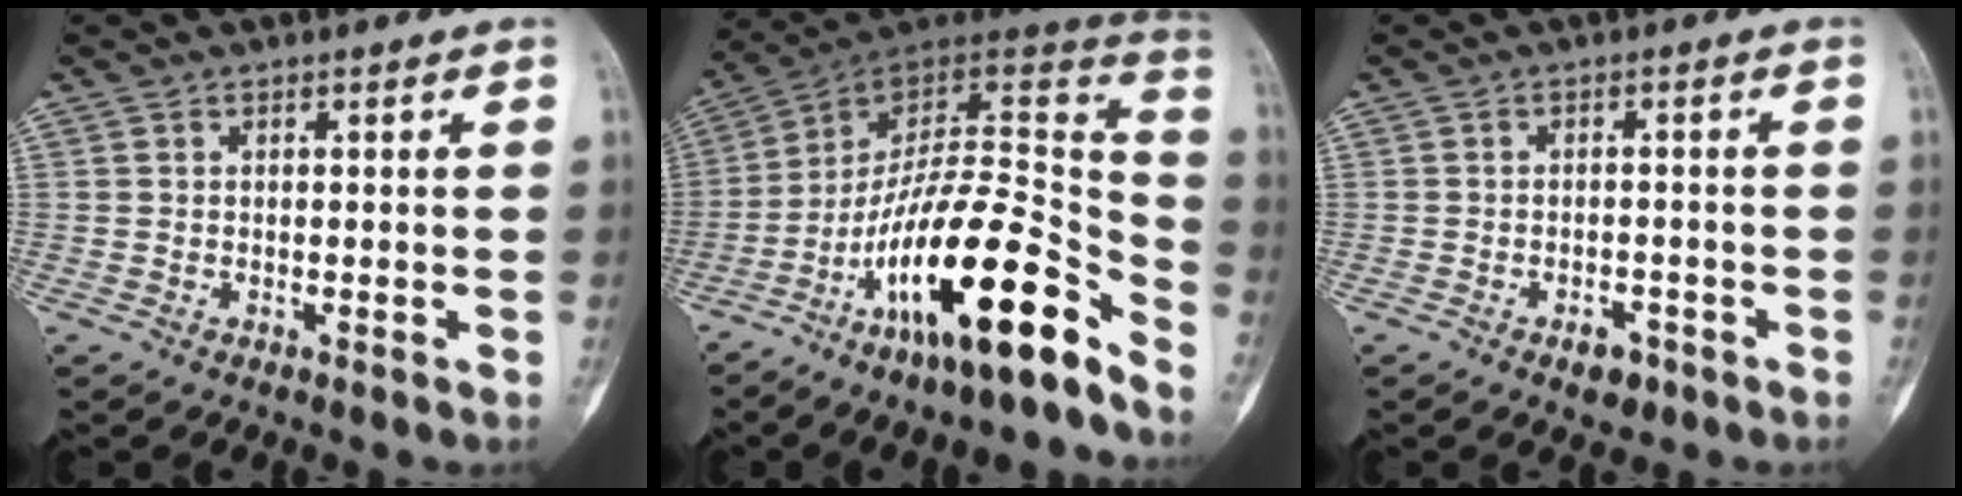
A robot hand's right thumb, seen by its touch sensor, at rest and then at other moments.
{"total": 22.8, "force": [-14.1, 5.4, 17.1], "torque": [-0.250, 0.099, -0.235]}
{"total": 3.1, "force": [-1.8, 1.9, 1.6], "torque": [-0.008, 0.010, -0.023]}